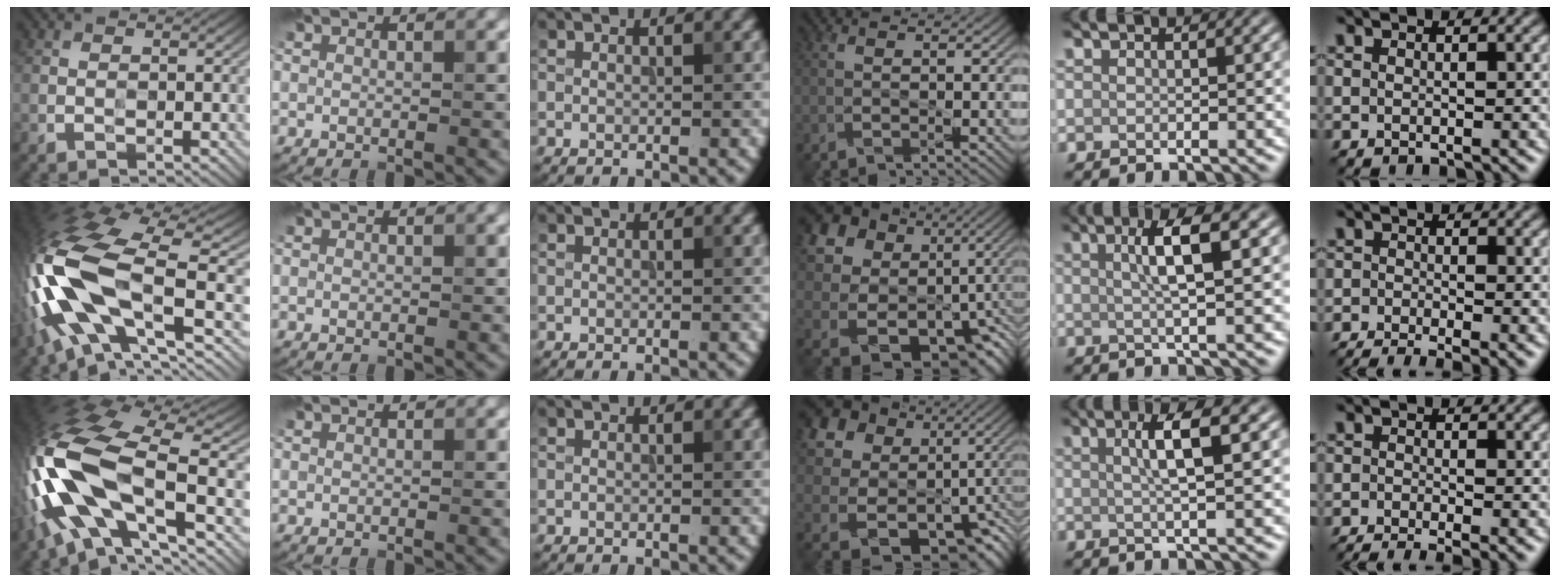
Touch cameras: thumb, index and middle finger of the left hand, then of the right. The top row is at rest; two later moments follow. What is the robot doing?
{"motion": "wipe", "object": "mirror"}